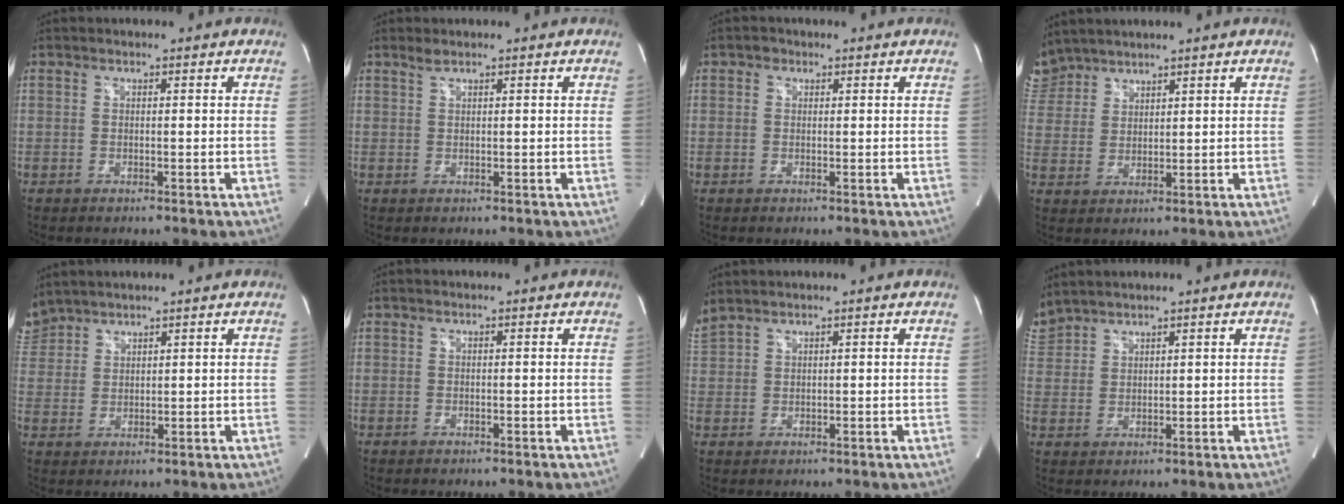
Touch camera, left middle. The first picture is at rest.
{"total": 1.0, "force": [0.9, -0.1, 0.4], "torque": [-0.015, 0.003, 0.022]}
{"total": 0.9, "force": [0.5, 0.7, 0.3], "torque": [-0.003, 0.001, 0.007]}
{"total": 6.4, "force": [5.9, 2.6, 0.2], "torque": [-0.011, 0.016, 0.127]}
{"total": 4.7, "force": [4.5, 1.4, 0.2], "torque": [-0.012, 0.018, 0.097]}
{"total": 0.0}
{"total": 3.0, "force": [2.7, 0.0, 1.2], "torque": [-0.043, 0.022, 0.066]}
{"total": 4.6, "force": [4.5, 0.8, 0.7], "torque": [-0.025, 0.024, 0.095]}